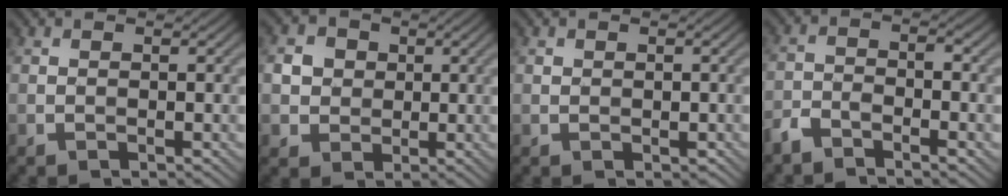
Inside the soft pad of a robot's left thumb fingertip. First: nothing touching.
{"total": 4.5, "force": [0.7, 4.2, 1.6], "torque": [-0.054, 0.001, 0.006]}
{"total": 0.9, "force": [0.1, 0.8, 0.4], "torque": [-0.009, -0.004, 0.004]}
{"total": 4.0, "force": [-3.0, 1.1, 2.3], "torque": [-0.047, -0.003, -0.070]}